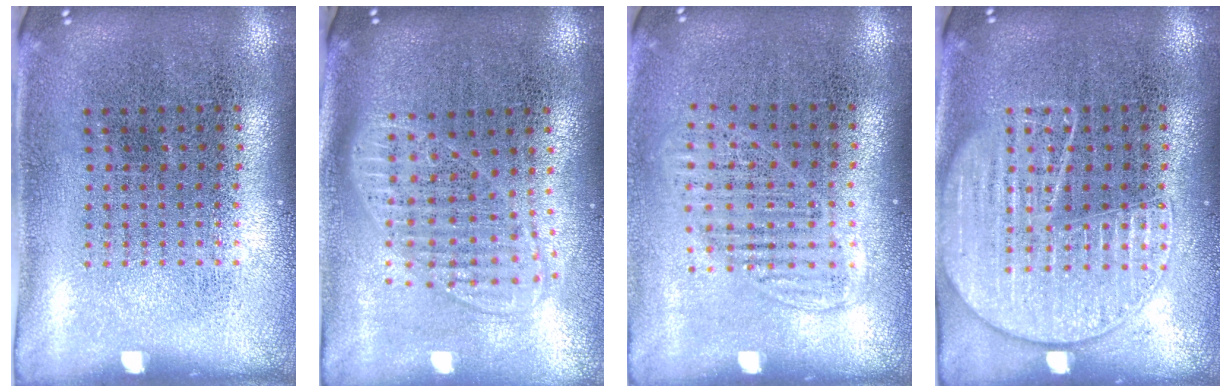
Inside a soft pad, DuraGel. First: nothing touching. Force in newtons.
{"total": 1.7, "press": 1.4, "slide": 1.0}
{"total": 1.4, "press": 1.2, "slide": 0.7}
{"total": 2.9, "press": 2.9, "slide": 0.3}